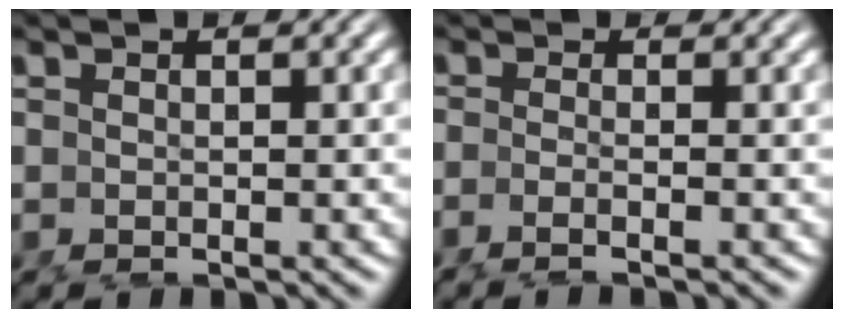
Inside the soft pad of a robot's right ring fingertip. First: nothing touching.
{"total": 2.7, "force": [-2.1, 0.4, 1.6], "torque": [-0.035, -0.002, -0.039]}